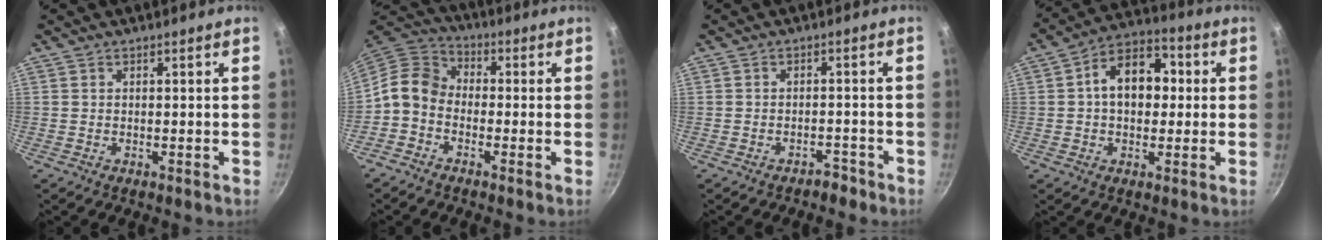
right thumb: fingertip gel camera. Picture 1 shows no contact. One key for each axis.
{"total": 8.4, "fx": -1.9, "fy": 6.5, "fz": 4.9, "tx": -0.086, "ty": 0.039, "tz": -0.056}
{"total": 1.9, "fx": -1.7, "fy": 0.7, "fz": 0.4, "tx": -0.004, "ty": 0.016, "tz": -0.025}
{"total": 12.1, "fx": 1.3, "fy": 8.1, "fz": 8.9, "tx": -0.113, "ty": 0.027, "tz": 0.010}